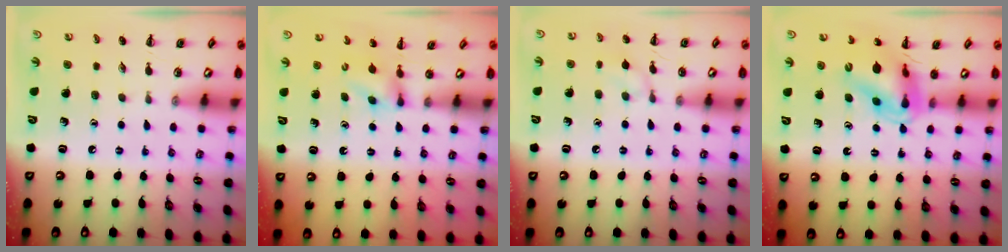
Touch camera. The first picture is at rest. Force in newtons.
{"total": 3.9, "press": 3.7, "slide": 1.3}
{"total": 7.3, "press": 6.9, "slide": 2.1}
{"total": 10.2, "press": 9.6, "slide": 3.2}